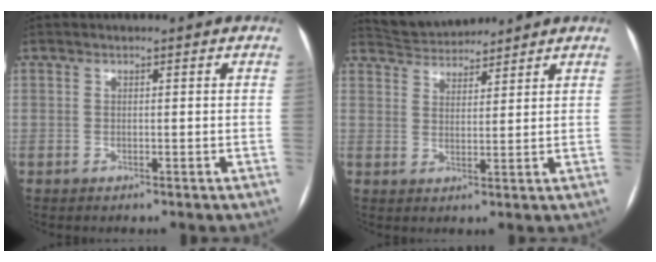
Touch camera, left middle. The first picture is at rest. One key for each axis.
{"total": 6.5, "fx": 6.4, "fy": 1.1, "fz": 0.7, "tx": -0.019, "ty": 0.023, "tz": 0.109}